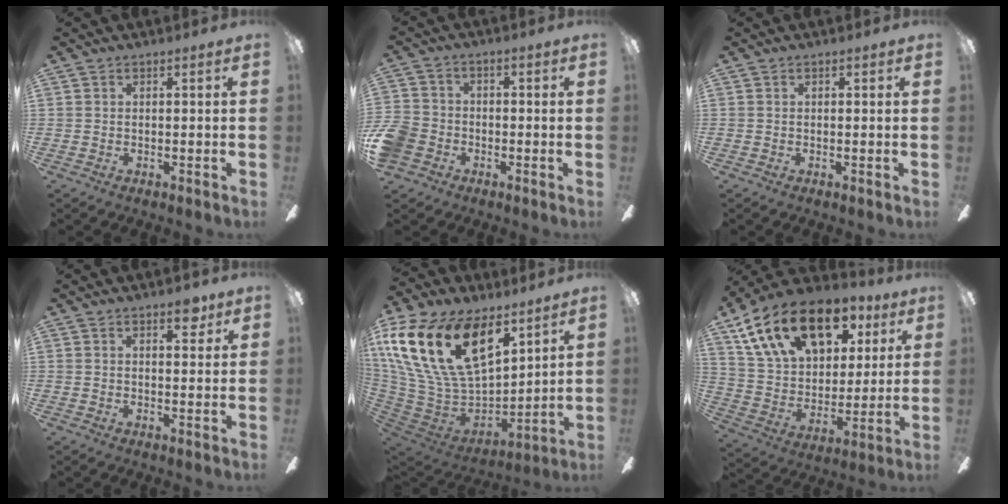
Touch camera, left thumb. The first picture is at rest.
{"total": 7.8, "force": [-3.4, 6.3, 3.2], "torque": [-0.083, 0.034, -0.062]}
{"total": 0.0}
{"total": 4.2, "force": [2.7, 1.7, 2.7], "torque": [-0.020, -0.013, 0.039]}
{"total": 27.0, "force": [12.6, 15.4, 18.3], "torque": [-0.385, -0.060, 0.232]}
{"total": 22.1, "force": [12.8, 12.9, 12.5], "torque": [-0.220, -0.049, 0.232]}